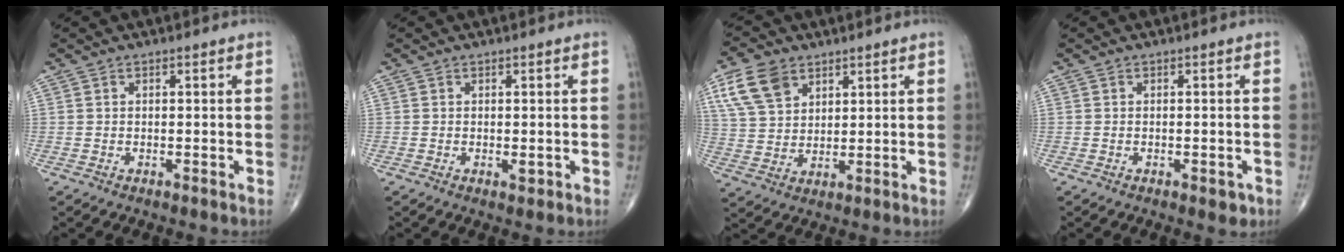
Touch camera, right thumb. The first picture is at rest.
{"total": 1.0, "force": [-0.2, 0.5, 0.9], "torque": [-0.011, -0.003, -0.003]}
{"total": 9.9, "force": [5.2, 6.5, 5.4], "torque": [-0.094, -0.011, 0.104]}
{"total": 2.0, "force": [-0.9, 0.9, 1.6], "torque": [-0.017, 0.002, -0.008]}